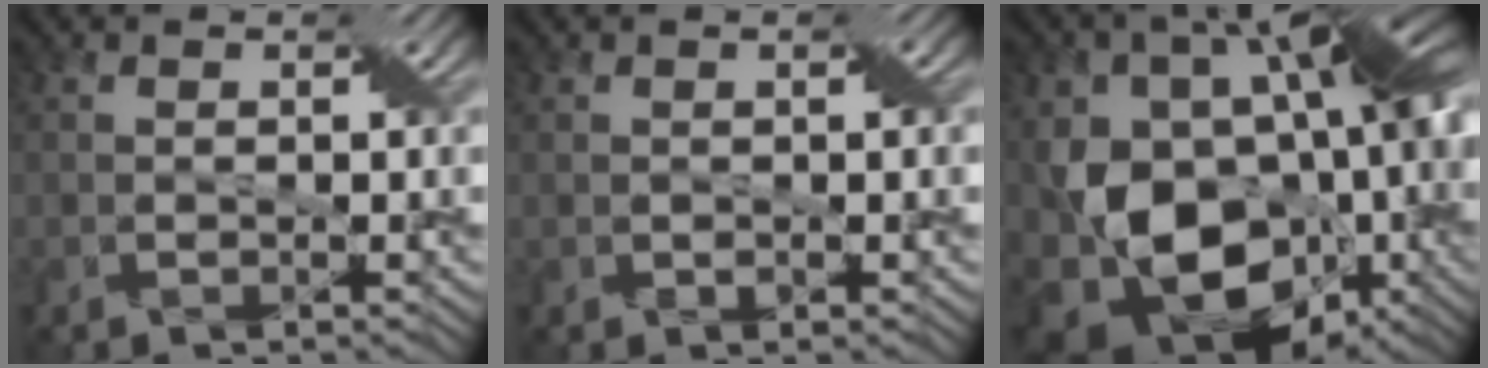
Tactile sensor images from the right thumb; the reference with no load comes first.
{"total": 1.4, "force": [0.0, 0.6, 1.3], "torque": [-0.023, 0.003, 0.001]}
{"total": 20.0, "force": [-2.8, 12.7, 15.1], "torque": [-0.270, -0.018, -0.034]}